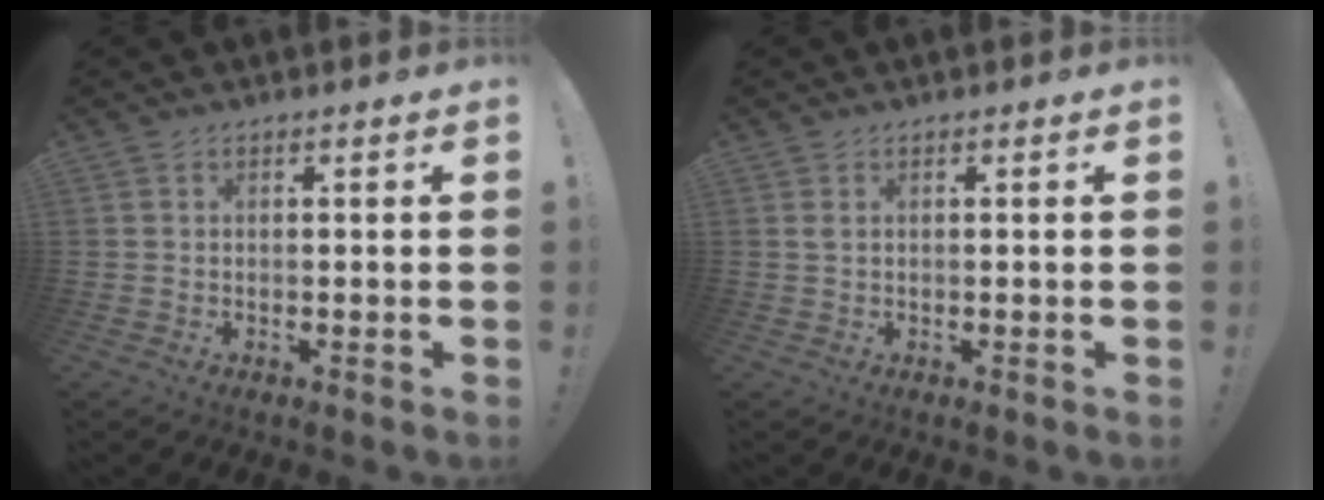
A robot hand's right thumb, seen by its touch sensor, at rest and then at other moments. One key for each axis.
{"total": 0.8, "fx": 0.4, "fy": 0.2, "fz": 0.6, "tx": -0.014, "ty": 0.002, "tz": 0.007}